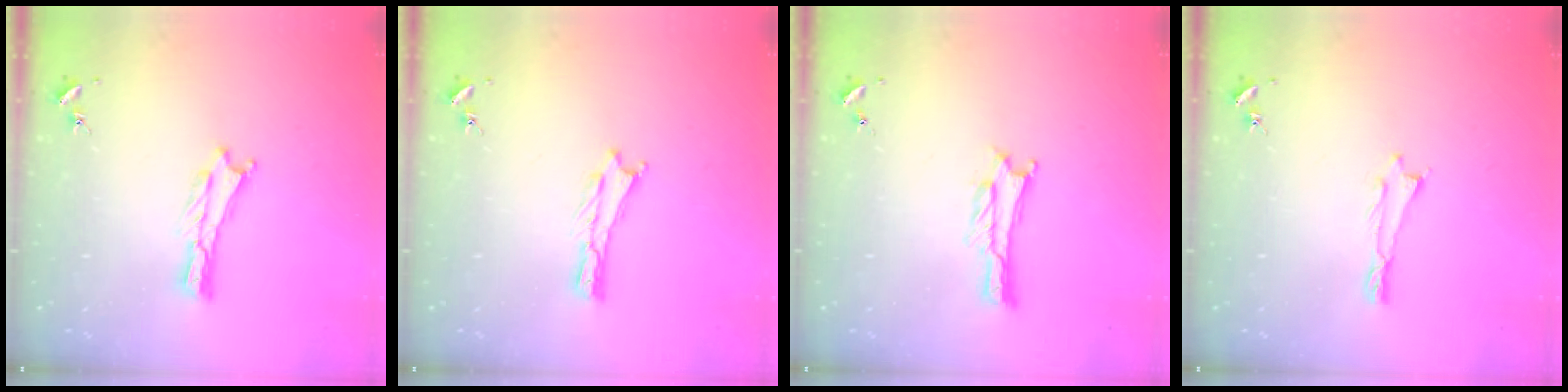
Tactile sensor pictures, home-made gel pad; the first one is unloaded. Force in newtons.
{"total": 0.0}
{"total": 1.0, "press": 1.0, "slide": 0.1}
{"total": 0.0}